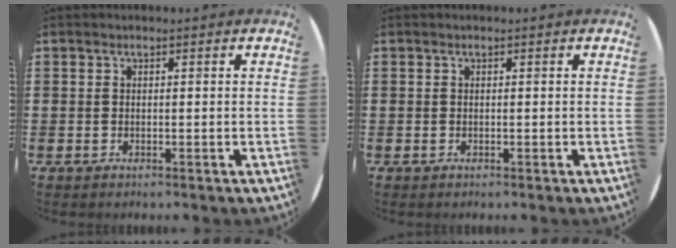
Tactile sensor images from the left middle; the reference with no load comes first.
{"total": 0.0}